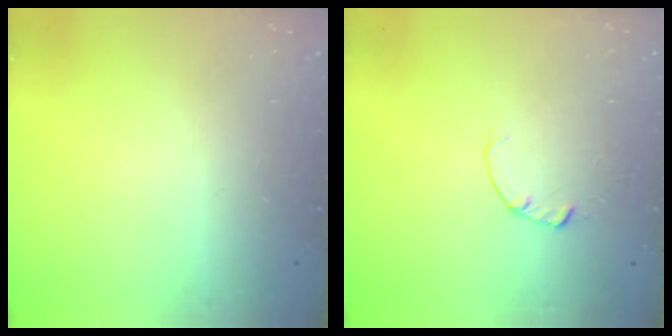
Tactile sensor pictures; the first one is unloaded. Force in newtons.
{"total": 1.8, "press": 1.7, "slide": 0.3}